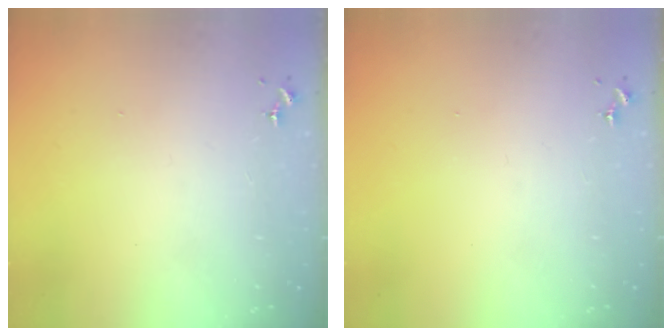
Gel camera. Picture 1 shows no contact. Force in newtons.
{"total": 0.0}